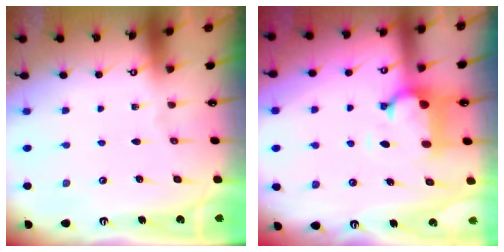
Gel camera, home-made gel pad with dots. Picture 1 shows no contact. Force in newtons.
{"total": 1.4, "press": 0.7, "slide": 1.2}